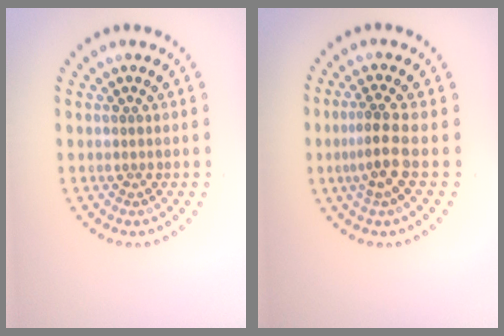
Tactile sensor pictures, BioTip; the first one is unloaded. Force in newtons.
{"total": 2.5, "press": 2.0, "slide": 1.5}